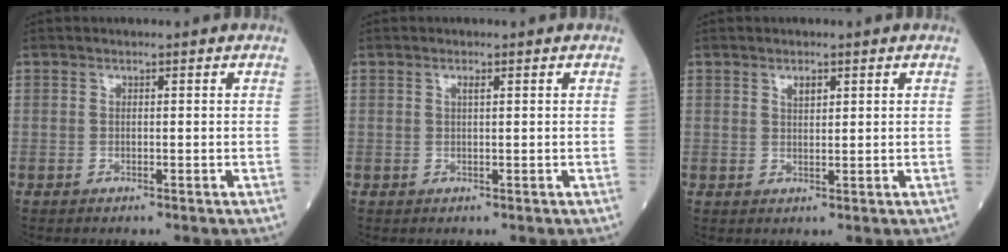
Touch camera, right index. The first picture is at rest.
{"total": 0.8, "force": [0.4, 0.1, 0.7], "torque": [-0.019, 0.001, 0.008]}
{"total": 1.7, "force": [1.0, 0.6, 1.2], "torque": [-0.024, 0.000, 0.020]}